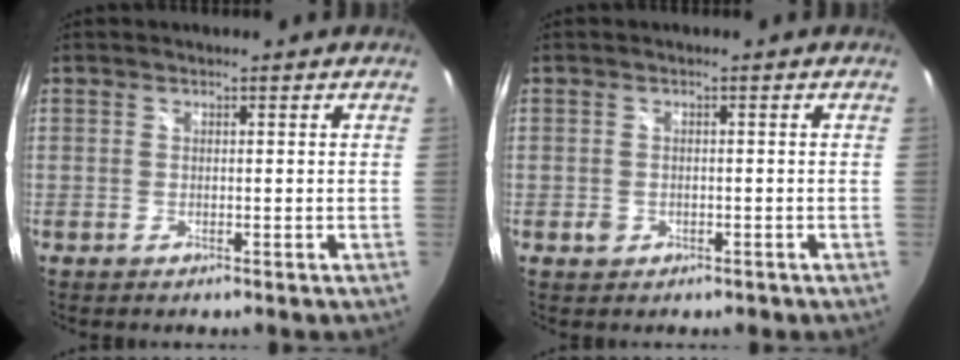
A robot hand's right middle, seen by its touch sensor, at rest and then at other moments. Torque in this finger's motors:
{"motor_torque": [1.20, -0.11, 0.00, 0.00]}